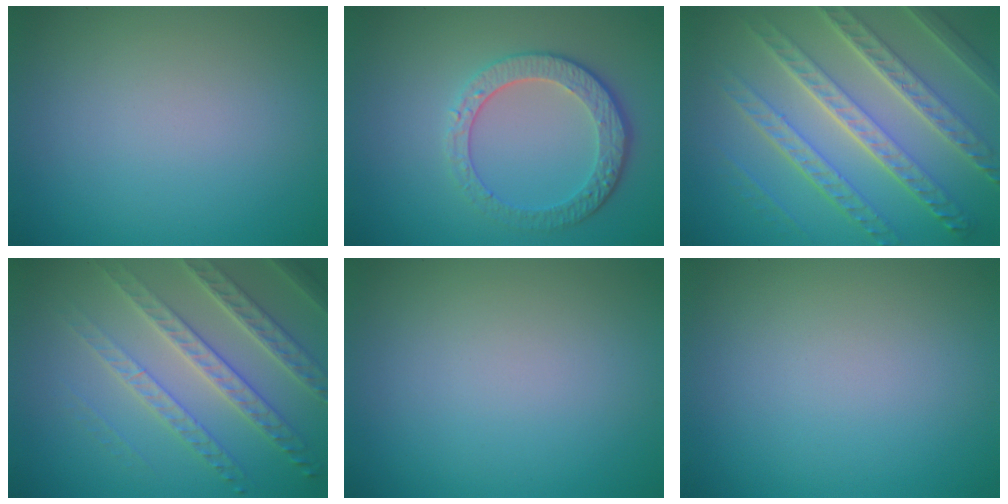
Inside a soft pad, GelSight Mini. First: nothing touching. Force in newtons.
{"total": 4.5, "press": 3.4, "slide": 3.0}
{"total": 8.8, "press": 6.3, "slide": 6.2}
{"total": 6.0, "press": 4.6, "slide": 3.8}
{"total": 0.0}
{"total": 0.0}